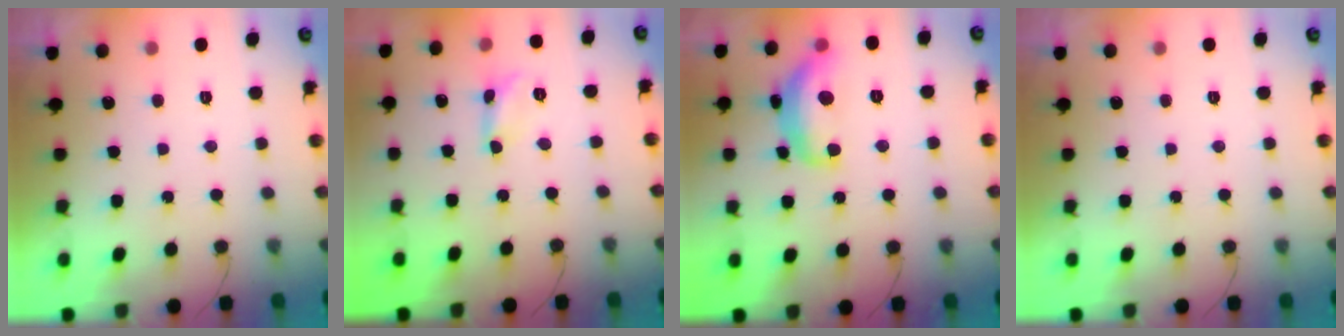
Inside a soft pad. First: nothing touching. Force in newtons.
{"total": 2.3, "press": 2.3, "slide": 0.2}
{"total": 14.2, "press": 14.1, "slide": 1.2}
{"total": 0.0}